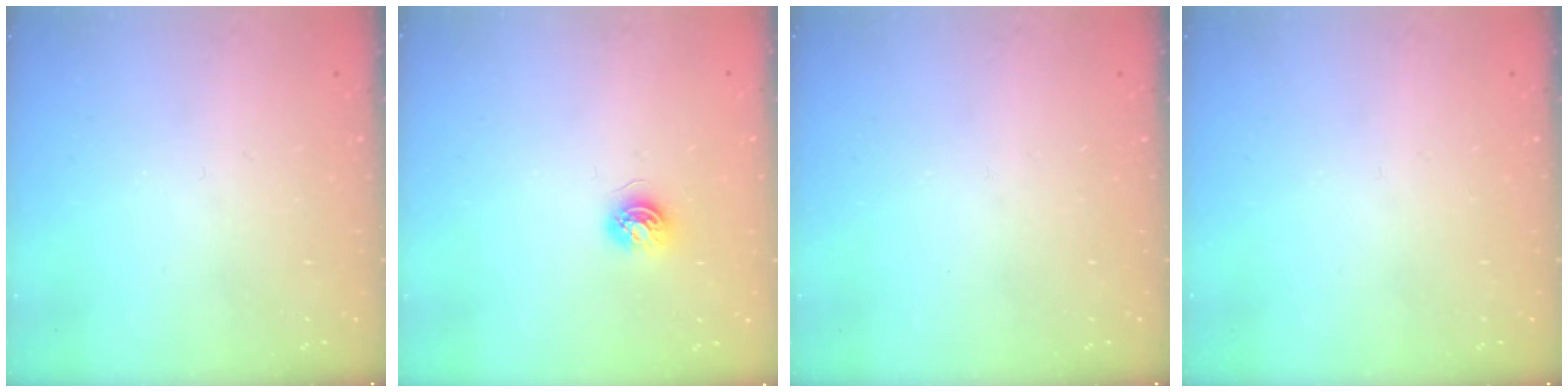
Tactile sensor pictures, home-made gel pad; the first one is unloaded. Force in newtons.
{"total": 4.5, "press": 4.5, "slide": 0.6}
{"total": 0.0}
{"total": 0.0}